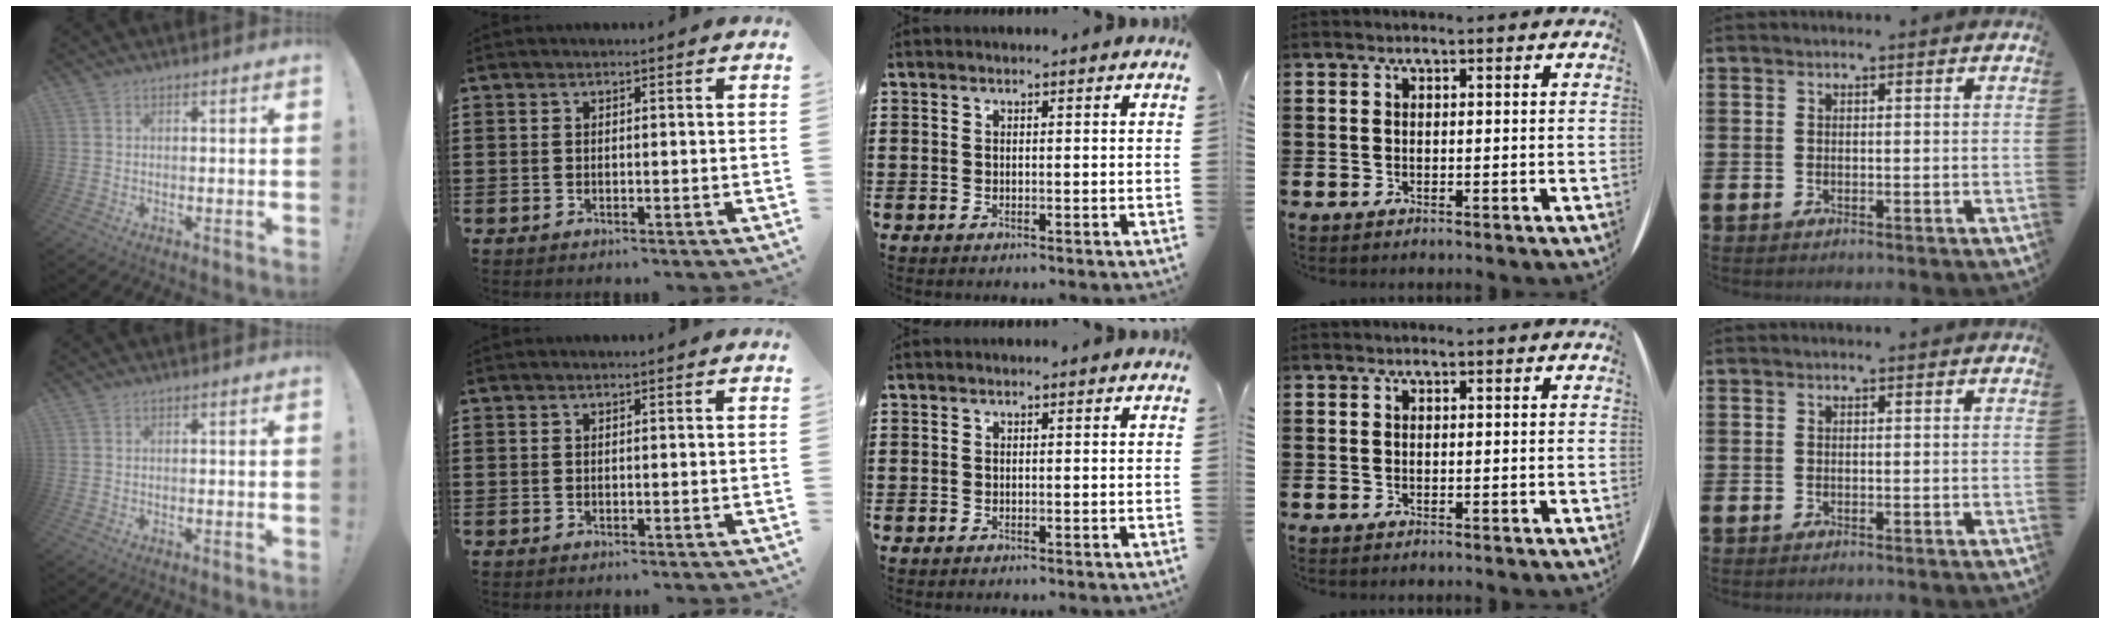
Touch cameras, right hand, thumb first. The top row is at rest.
{}